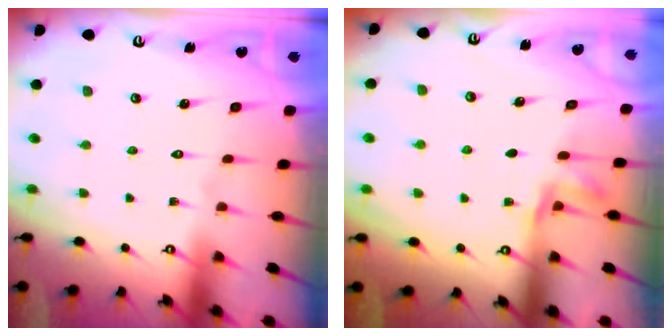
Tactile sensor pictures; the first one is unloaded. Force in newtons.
{"total": 3.1, "press": 3.0, "slide": 0.7}